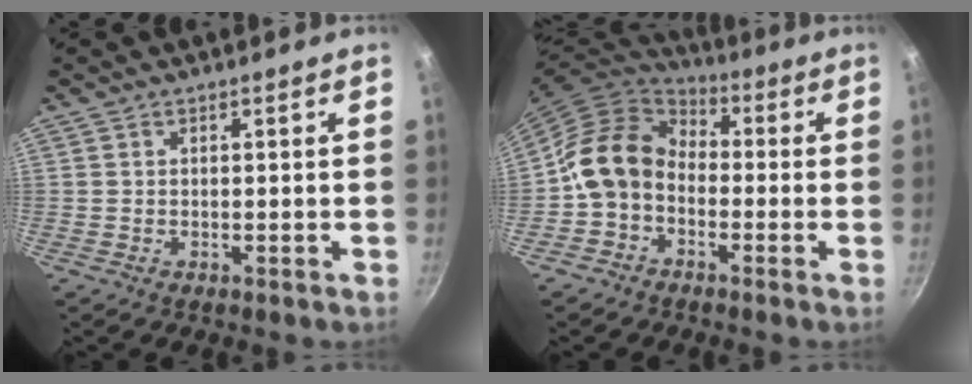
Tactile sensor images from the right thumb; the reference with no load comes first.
{"total": 12.2, "force": [-2.5, 9.4, 7.3], "torque": [-0.126, 0.048, -0.065]}